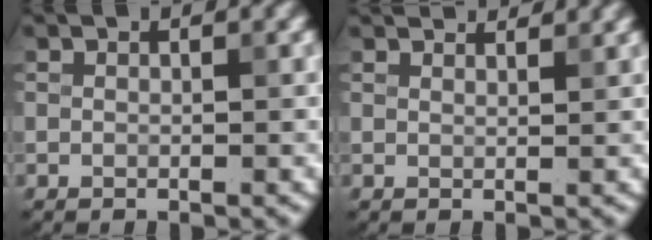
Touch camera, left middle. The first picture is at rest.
{"total": 2.6, "force": [2.5, 0.3, 0.6], "torque": [-0.019, 0.010, 0.033]}